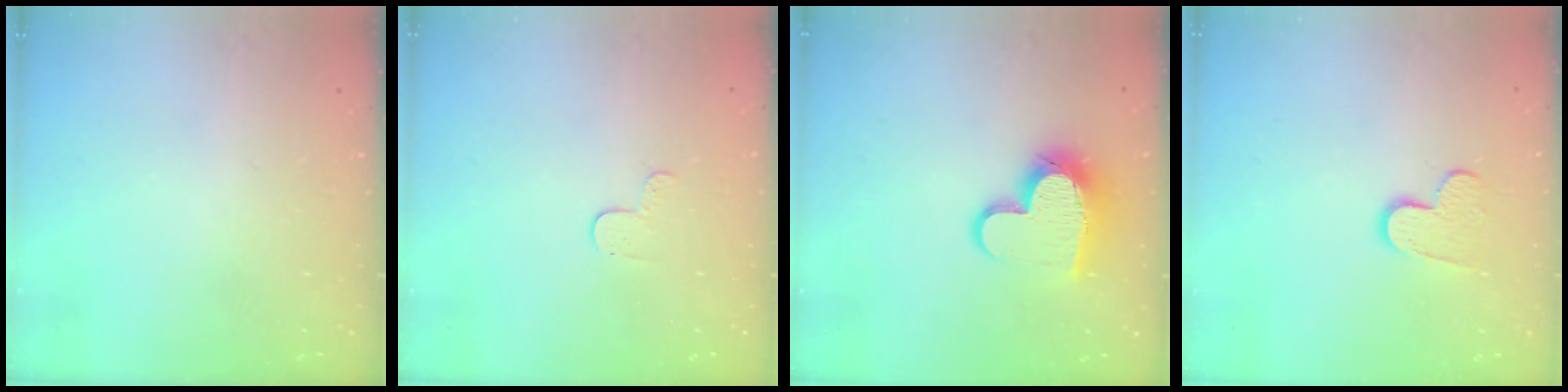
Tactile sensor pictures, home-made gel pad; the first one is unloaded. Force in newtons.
{"total": 3.0, "press": 3.0, "slide": 0.3}
{"total": 13.2, "press": 13.2, "slide": 1.1}
{"total": 8.3, "press": 8.2, "slide": 0.5}